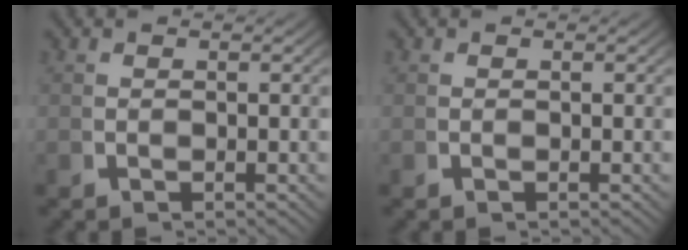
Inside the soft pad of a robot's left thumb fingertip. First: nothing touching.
{"total": 0.0}